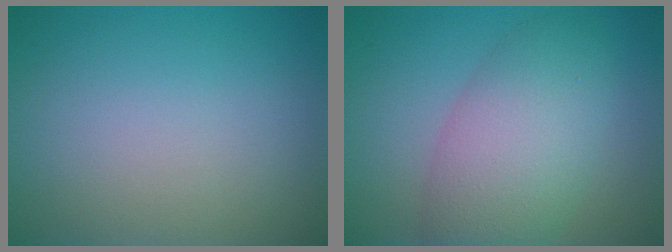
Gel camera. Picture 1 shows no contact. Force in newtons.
{"total": 6.8, "press": 6.8, "slide": 0.2}